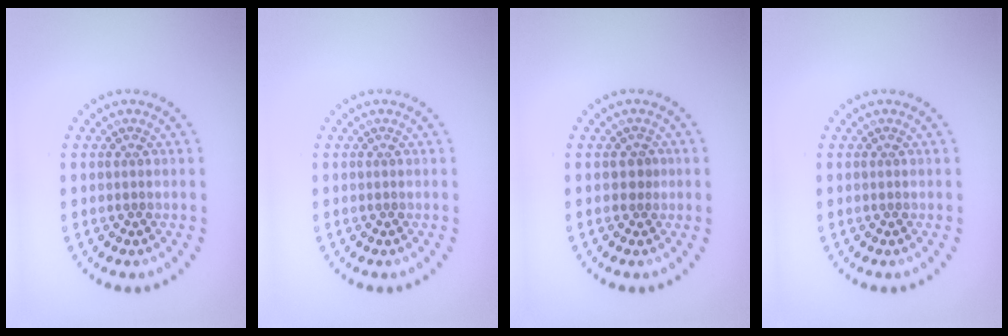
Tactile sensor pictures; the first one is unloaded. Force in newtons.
{"total": 0.0}
{"total": 1.1, "press": 0.9, "slide": 0.7}
{"total": 0.0}